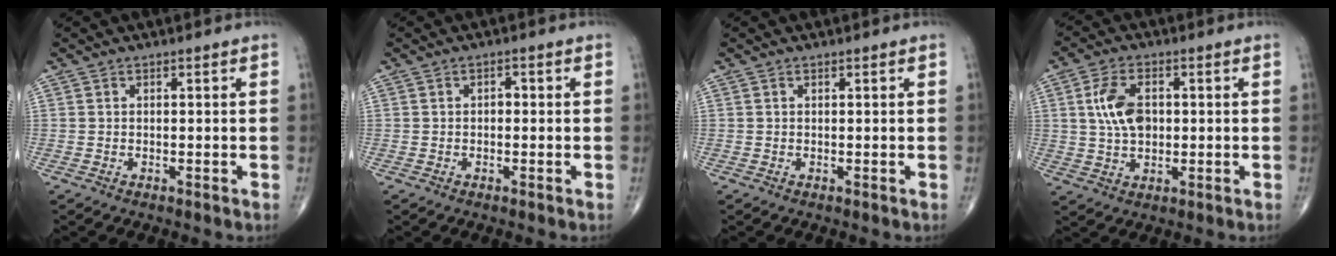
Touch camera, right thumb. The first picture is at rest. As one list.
[{"total": 1.2, "force": [0.0, 0.7, 1.0], "torque": [-0.010, 0.005, -0.004]}, {"total": 0.0}, {"total": 7.9, "force": [1.3, 4.8, 6.2], "torque": [-0.115, 0.002, 0.025]}]